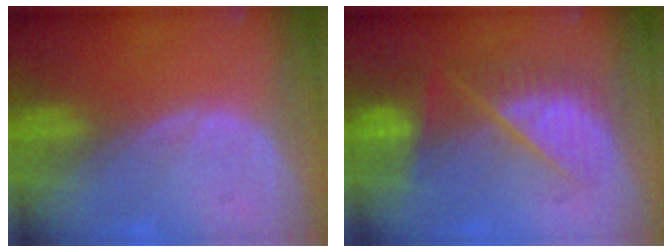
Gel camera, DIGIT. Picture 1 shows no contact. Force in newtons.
{"total": 8.6, "press": 7.9, "slide": 3.4}